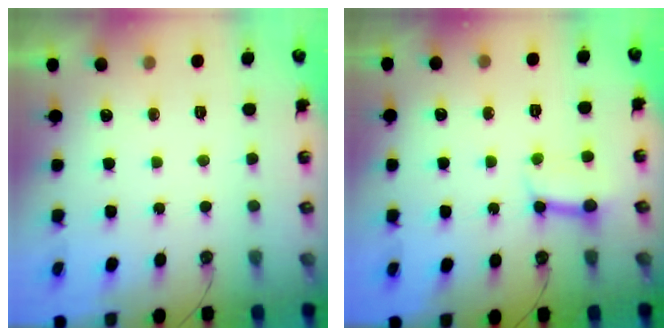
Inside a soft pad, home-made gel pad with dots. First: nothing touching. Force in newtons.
{"total": 7.4, "press": 7.3, "slide": 0.7}